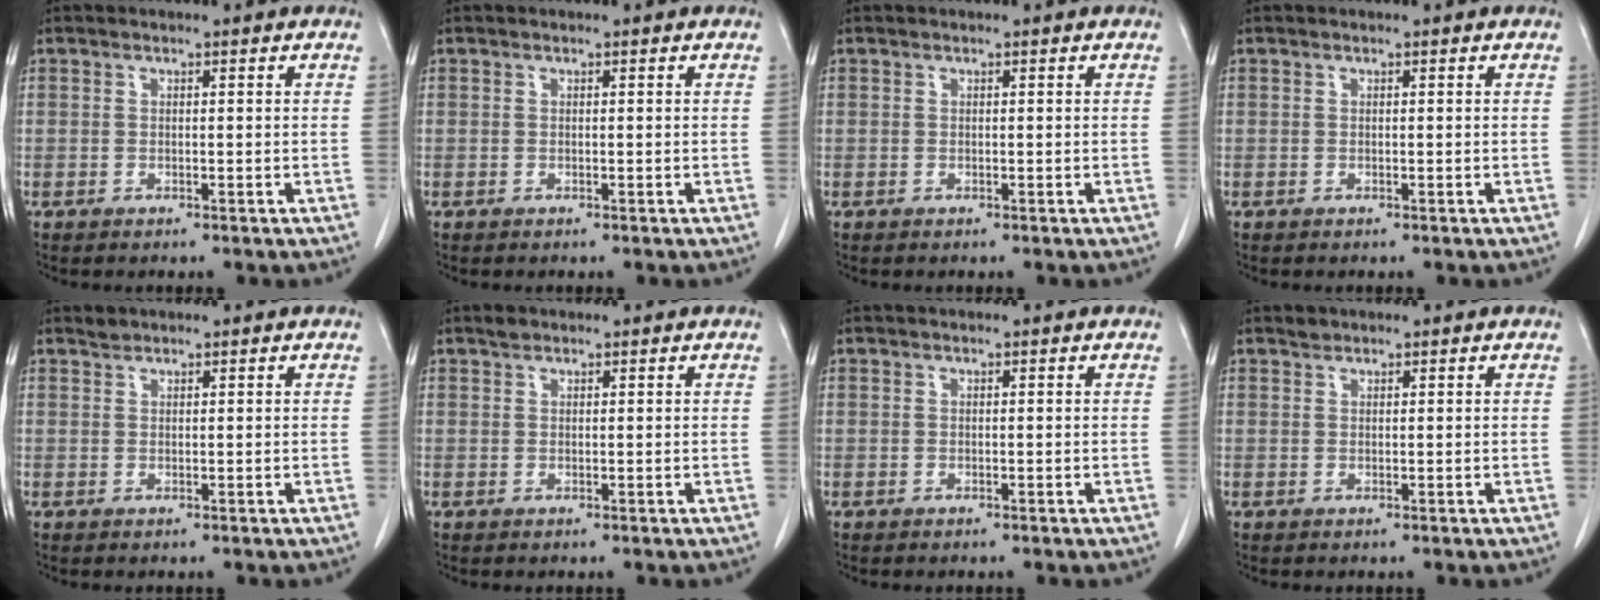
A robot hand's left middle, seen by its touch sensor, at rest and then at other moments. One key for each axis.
{"total": 0.0}
{"total": 0.0}
{"total": 0.0}
{"total": 0.8, "fx": 0.8, "fy": 0.2, "fz": 0.0, "tx": -0.004, "ty": 0.000, "tz": 0.016}
{"total": 1.0, "fx": 0.8, "fy": 0.5, "fz": 0.3, "tx": -0.008, "ty": 0.004, "tz": 0.014}
{"total": 0.0}
{"total": 0.8, "fx": 0.7, "fy": 0.4, "fz": 0.1, "tx": -0.004, "ty": 0.000, "tz": 0.013}